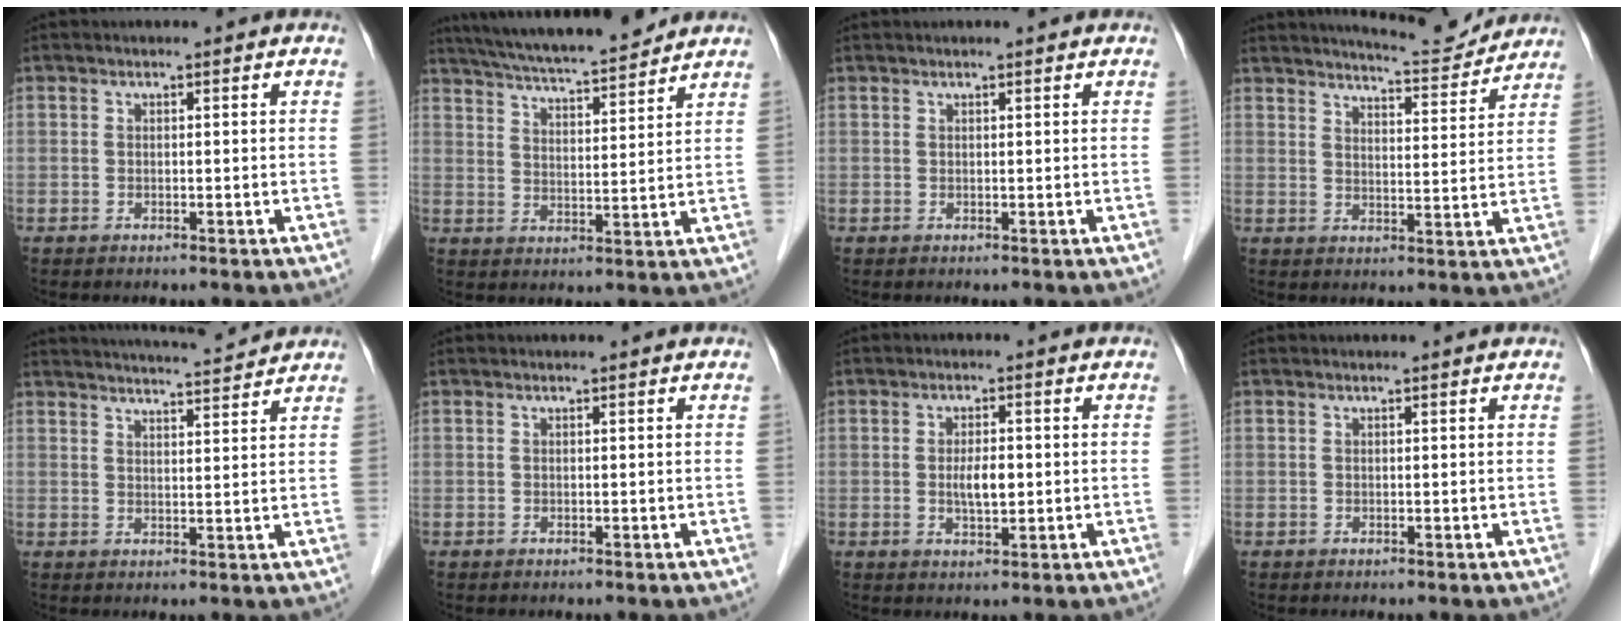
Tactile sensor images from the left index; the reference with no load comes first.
{"total": 14.3, "force": [12.9, 1.2, 6.1], "torque": [-0.109, 0.016, 0.205]}
{"total": 0.8, "force": [0.7, 0.0, 0.4], "torque": [-0.008, 0.009, 0.013]}
{"total": 9.0, "force": [8.8, 0.6, 1.5], "torque": [-0.029, -0.004, 0.120]}
{"total": 10.5, "force": [10.2, 0.2, 2.8], "torque": [-0.046, 0.010, 0.138]}
{"total": 0.0}
{"total": 4.2, "force": [-0.3, 1.2, 4.0], "torque": [-0.078, -0.002, -0.004]}
{"total": 0.0}